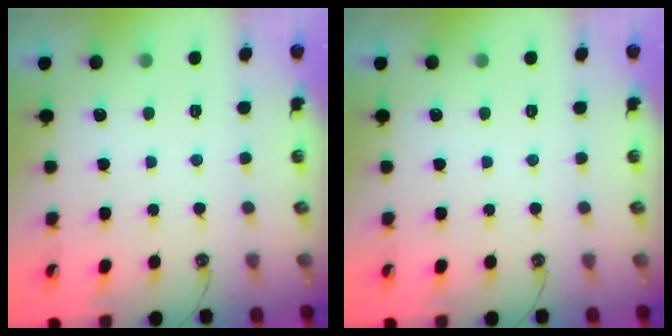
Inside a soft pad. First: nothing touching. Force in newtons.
{"total": 0.0}